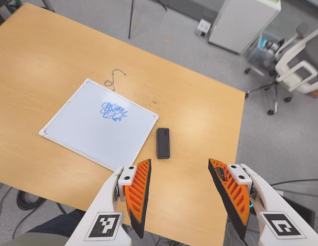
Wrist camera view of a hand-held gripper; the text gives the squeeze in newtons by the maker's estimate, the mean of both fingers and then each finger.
{"total": 0.0}